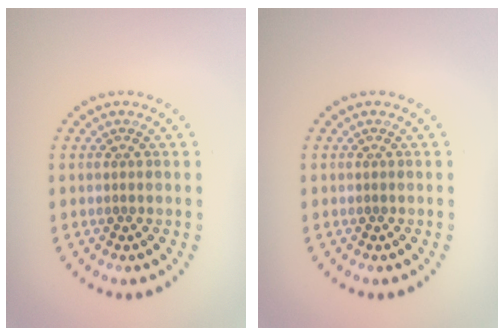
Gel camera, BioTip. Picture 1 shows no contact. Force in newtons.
{"total": 0.0}